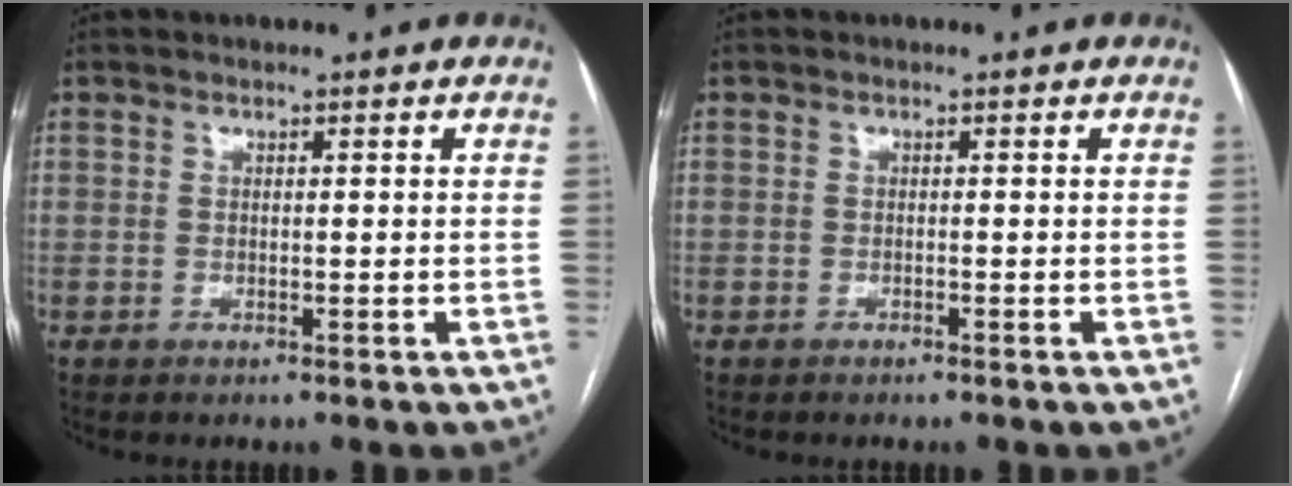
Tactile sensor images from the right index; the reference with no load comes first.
{"total": 0.0}